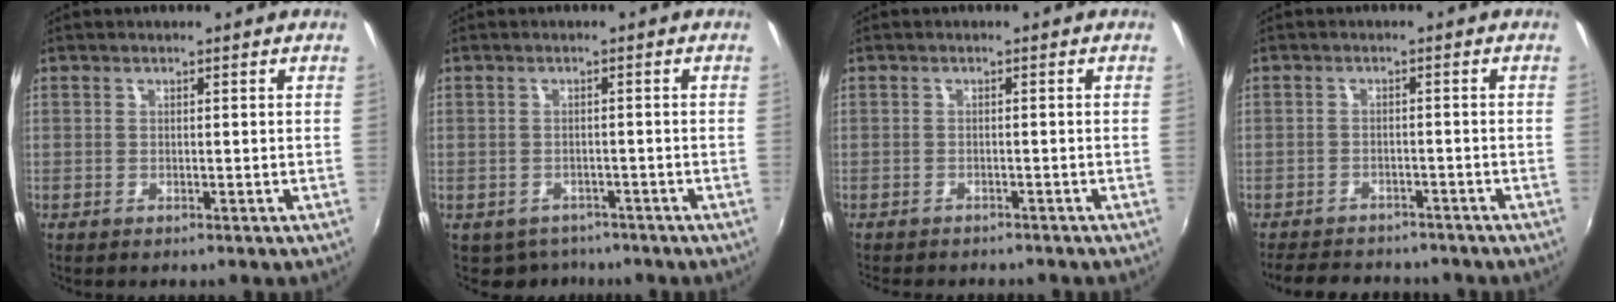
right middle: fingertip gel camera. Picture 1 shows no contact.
{"total": 4.1, "force": [-3.2, 2.6, 0.5], "torque": [-0.021, -0.010, -0.045]}
{"total": 3.9, "force": [-3.5, 1.1, 1.2], "torque": [-0.032, -0.015, -0.053]}
{"total": 9.7, "force": [-8.5, 3.7, 3.1], "torque": [-0.080, -0.003, -0.124]}